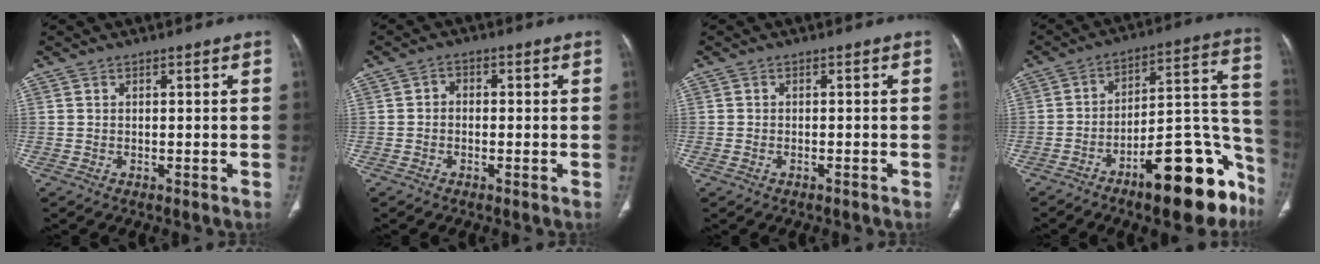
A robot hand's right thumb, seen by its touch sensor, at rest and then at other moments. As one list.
[{"total": 2.0, "force": [-0.2, 1.7, 1.0], "torque": [-0.005, 0.008, -0.012]}, {"total": 0.9, "force": [-0.5, 0.5, 0.5], "torque": [-0.017, 0.009, -0.005]}, {"total": 22.0, "force": [-12.6, 7.9, 16.2], "torque": [-0.145, 0.113, -0.184]}]